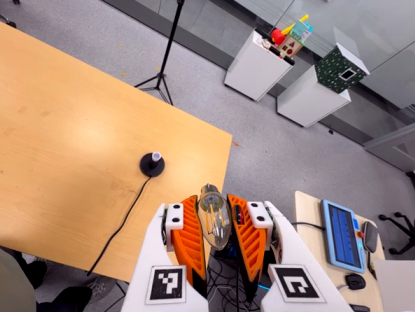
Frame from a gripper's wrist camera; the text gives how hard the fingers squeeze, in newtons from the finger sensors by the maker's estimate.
{"total": 22.3, "left": 25.7, "right": 18.9}